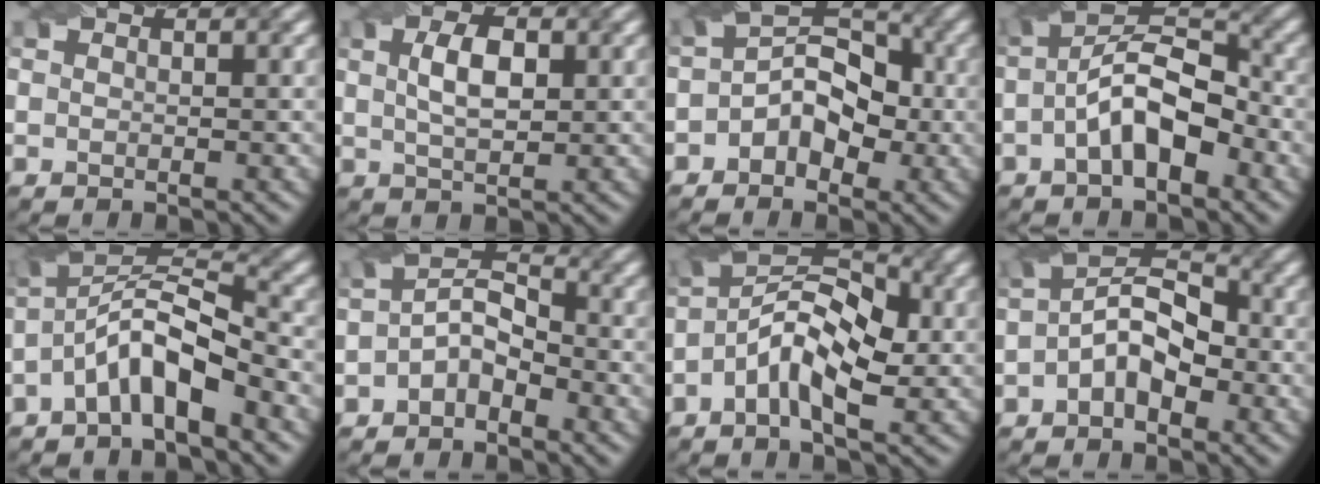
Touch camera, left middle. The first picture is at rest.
{"total": 3.9, "force": [1.0, 1.8, 3.3], "torque": [-0.067, 0.004, 0.019]}
{"total": 5.2, "force": [-1.0, 3.6, 3.6], "torque": [-0.044, 0.012, -0.024]}
{"total": 6.7, "force": [-1.6, 3.2, 5.7], "torque": [-0.102, 0.017, -0.032]}
{"total": 6.1, "force": [-2.8, 1.9, 5.0], "torque": [-0.091, 0.013, -0.062]}
{"total": 3.6, "force": [-1.5, 2.2, 2.5], "torque": [-0.046, 0.010, -0.033]}
{"total": 6.8, "force": [-1.1, 3.0, 6.0], "torque": [-0.108, 0.021, -0.030]}
{"total": 5.7, "force": [-1.0, 3.3, 4.5], "torque": [-0.079, 0.013, -0.025]}